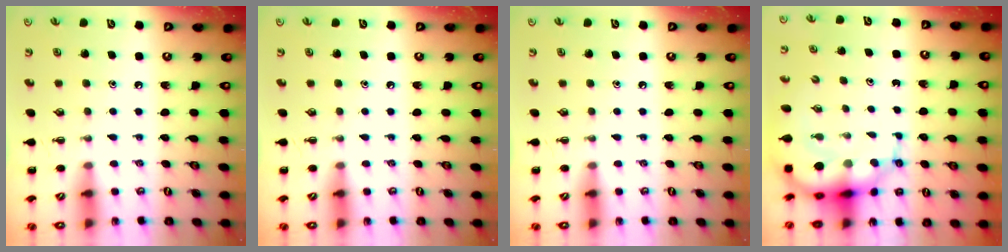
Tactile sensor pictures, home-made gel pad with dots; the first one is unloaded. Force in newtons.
{"total": 0.0}
{"total": 0.0}
{"total": 10.5, "press": 10.1, "slide": 2.8}